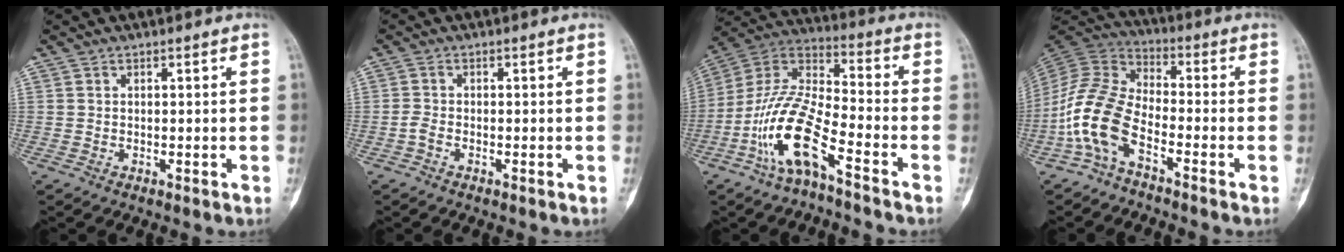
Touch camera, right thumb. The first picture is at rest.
{"total": 1.5, "force": [-0.8, 0.7, 1.0], "torque": [-0.026, 0.005, -0.021]}
{"total": 14.7, "force": [-7.7, 4.1, 11.9], "torque": [-0.248, 0.061, -0.156]}
{"total": 11.6, "force": [-5.3, 5.5, 8.7], "torque": [-0.186, 0.050, -0.120]}